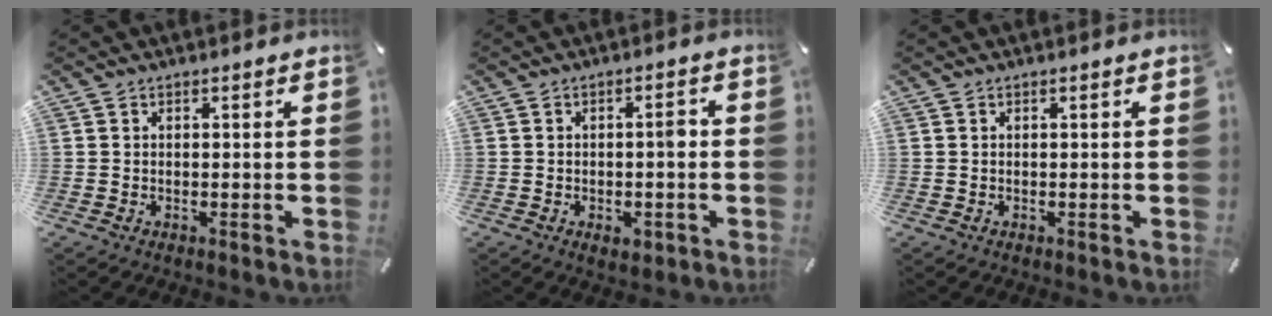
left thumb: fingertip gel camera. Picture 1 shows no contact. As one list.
[{"total": 5.0, "force": [-0.9, 2.8, 4.1], "torque": [-0.053, 0.006, -0.018]}, {"total": 0.0}]